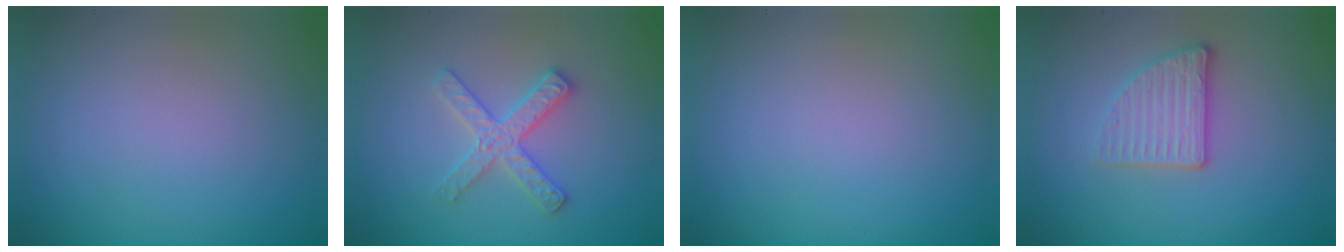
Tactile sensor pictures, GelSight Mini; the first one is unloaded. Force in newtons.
{"total": 2.8, "press": 2.8, "slide": 0.3}
{"total": 0.0}
{"total": 2.8, "press": 2.7, "slide": 0.9}